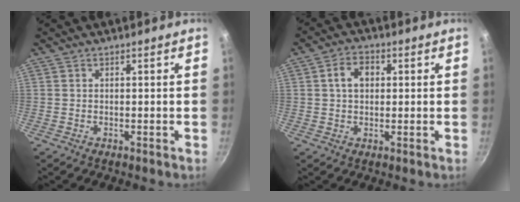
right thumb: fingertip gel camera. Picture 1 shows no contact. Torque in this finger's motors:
{"motor_torque": [-0.59, 0.72, 0.25, -0.08, 0.25]}